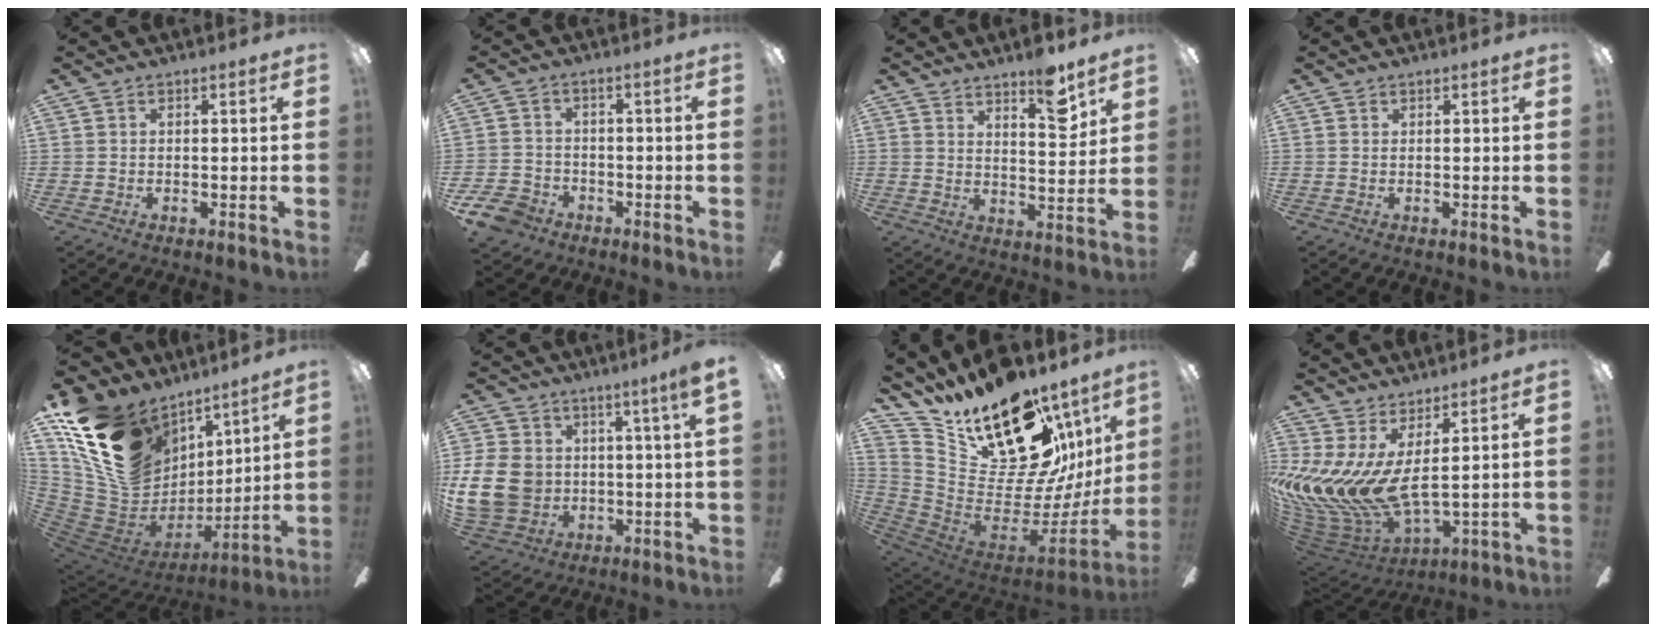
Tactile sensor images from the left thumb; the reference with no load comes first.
{"total": 7.3, "force": [-4.6, 5.1, 2.3], "torque": [-0.061, 0.031, -0.090]}
{"total": 9.5, "force": [7.1, 2.3, 5.9], "torque": [-0.075, -0.041, 0.115]}
{"total": 0.0}
{"total": 21.1, "force": [10.8, 15.2, 9.9], "torque": [-0.207, -0.058, 0.225]}
{"total": 14.3, "force": [2.6, 9.4, 10.4], "torque": [-0.223, -0.012, 0.049]}
{"total": 23.9, "force": [15.9, 11.2, 13.9], "torque": [-0.228, -0.121, 0.300]}
{"total": 11.1, "force": [2.6, 5.4, 9.4], "torque": [-0.236, -0.062, 0.049]}